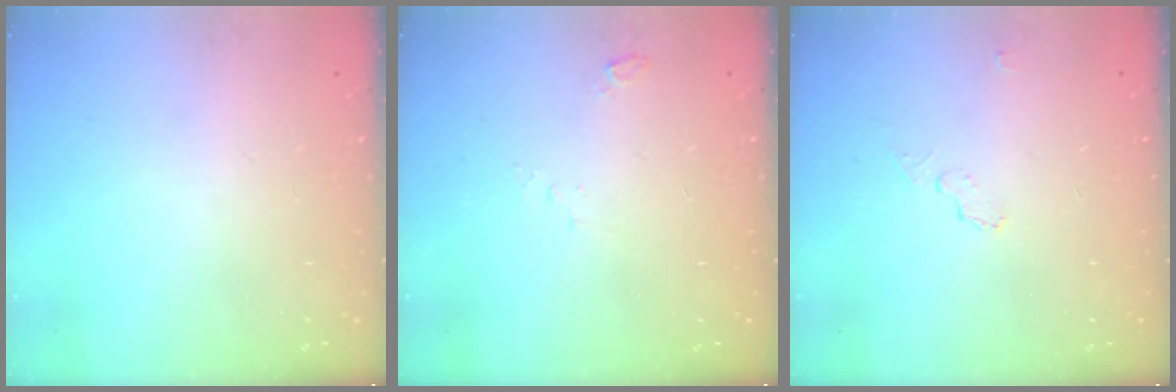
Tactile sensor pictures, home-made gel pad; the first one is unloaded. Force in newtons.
{"total": 3.0, "press": 2.1, "slide": 2.1}
{"total": 11.7, "press": 5.0, "slide": 10.5}